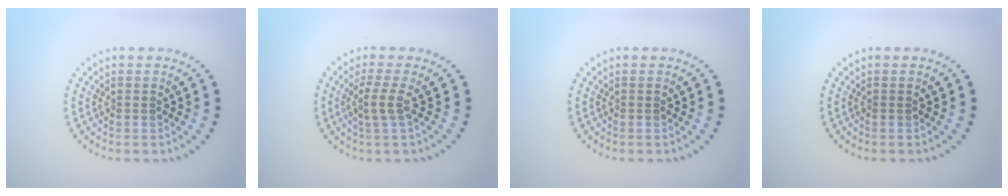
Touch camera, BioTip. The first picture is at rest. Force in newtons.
{"total": 2.1, "press": 1.5, "slide": 1.4}
{"total": 0.0}
{"total": 0.0}